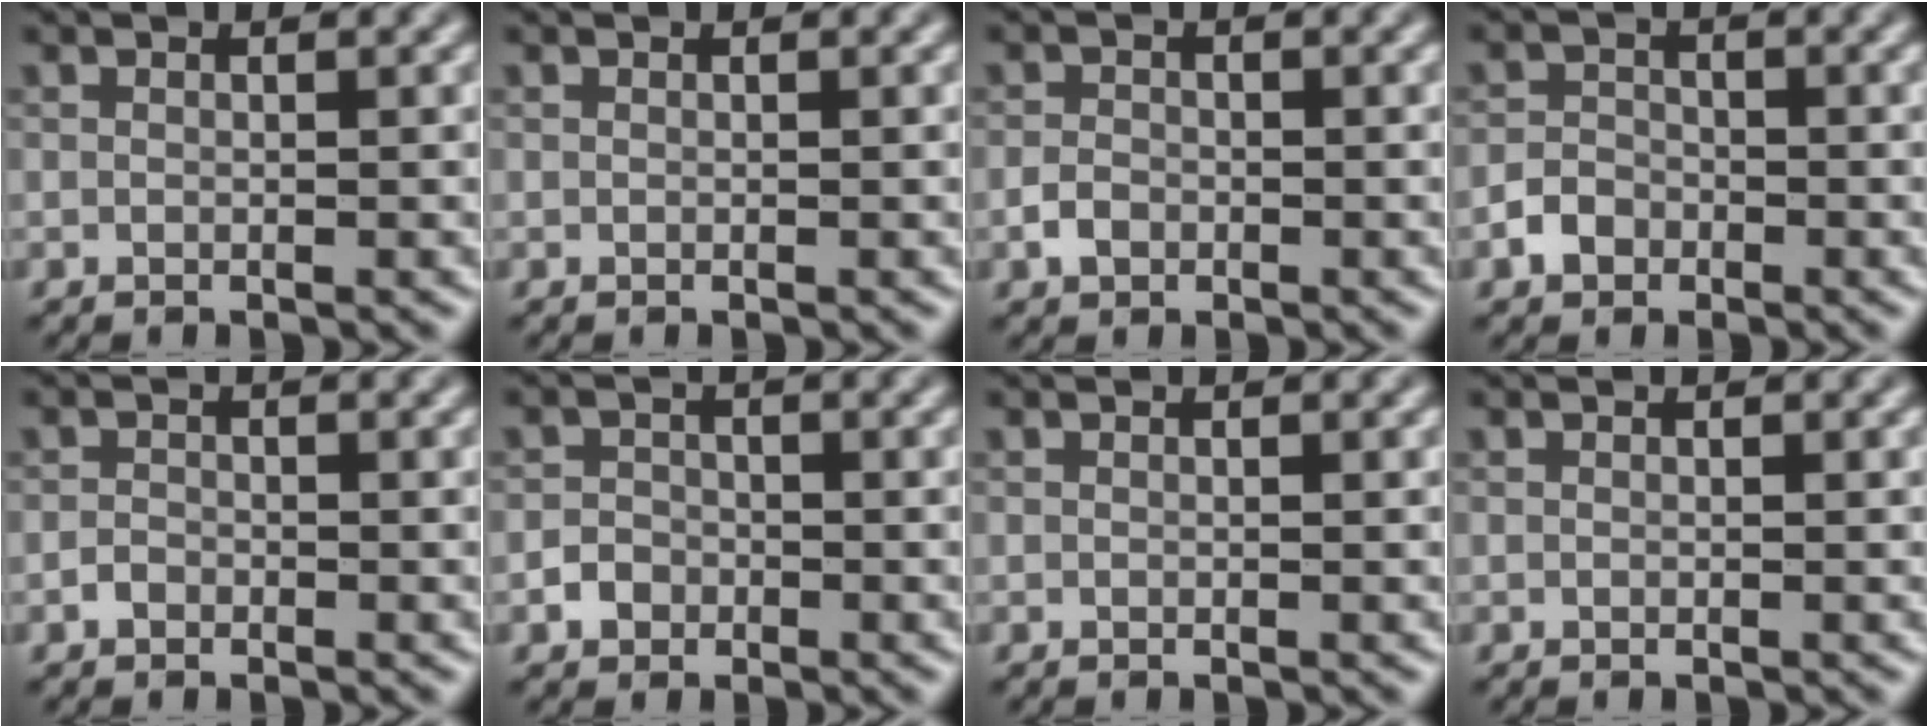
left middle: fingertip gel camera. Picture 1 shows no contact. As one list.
[{"total": 0.0}, {"total": 1.3, "force": [-0.6, 0.9, 0.6], "torque": [-0.008, 0.004, -0.015]}, {"total": 1.9, "force": [-1.1, 1.4, 0.6], "torque": [-0.006, 0.008, -0.024]}, {"total": 0.8, "force": [-0.5, 0.6, 0.2], "torque": [-0.001, 0.003, -0.011]}, {"total": 1.6, "force": [-0.7, 1.4, 0.4], "torque": [0.007, 0.005, -0.020]}, {"total": 0.0}, {"total": 0.0}]